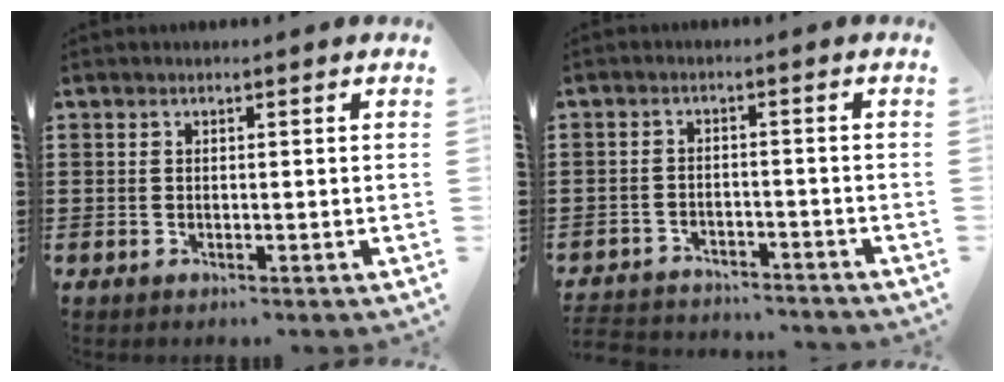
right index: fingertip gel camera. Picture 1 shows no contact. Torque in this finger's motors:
{"motor_torque": [-2.14, 0.00, -1.05, -0.21]}